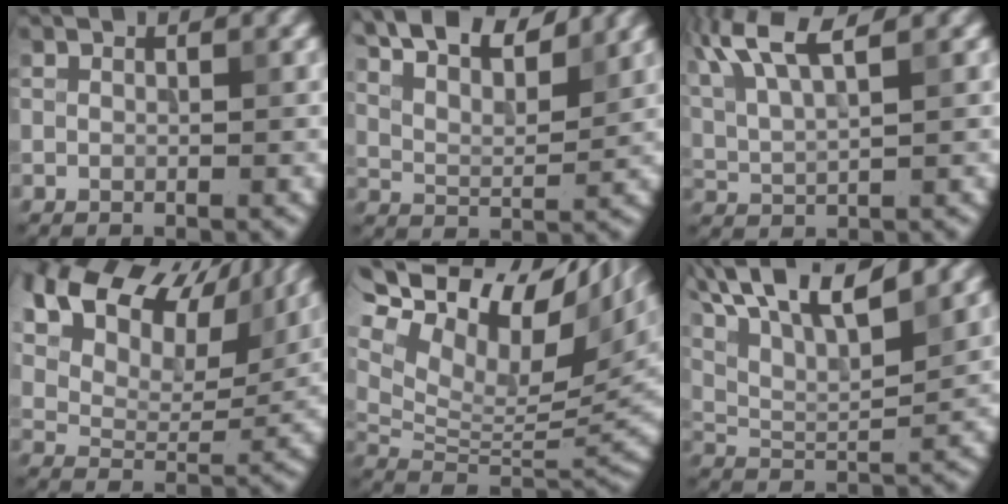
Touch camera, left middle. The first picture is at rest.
{"total": 11.8, "force": [8.7, 4.0, 6.9], "torque": [-0.105, 0.033, 0.101]}
{"total": 6.7, "force": [3.8, 1.9, 5.2], "torque": [-0.108, 0.023, 0.063]}
{"total": 13.8, "force": [8.7, 7.4, 7.7], "torque": [-0.153, 0.037, 0.137]}
{"total": 16.7, "force": [9.0, 6.6, 12.4], "torque": [-0.234, 0.047, 0.148]}
{"total": 13.3, "force": [8.7, 4.3, 9.1], "torque": [-0.169, 0.037, 0.115]}